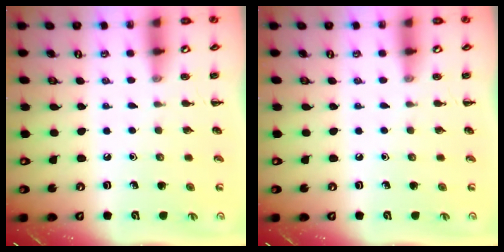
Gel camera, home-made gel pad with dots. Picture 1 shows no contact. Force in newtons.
{"total": 0.0}